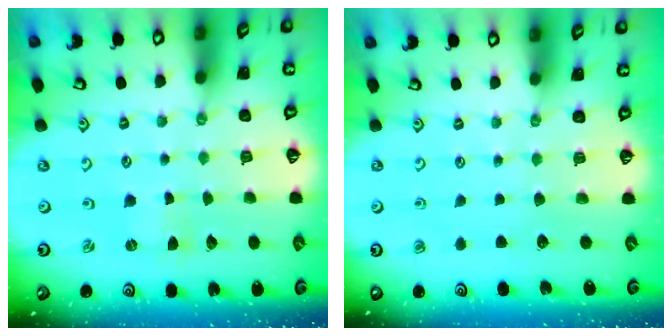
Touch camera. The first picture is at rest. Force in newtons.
{"total": 0.0}